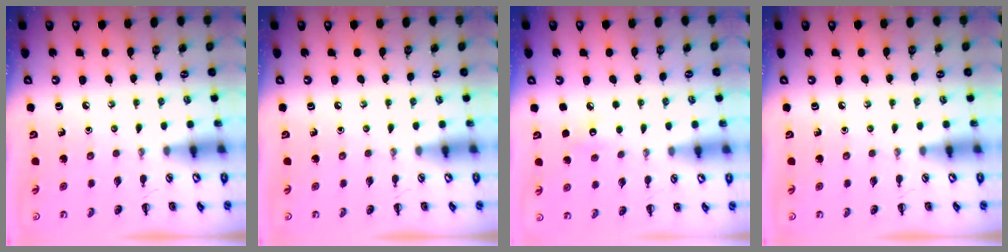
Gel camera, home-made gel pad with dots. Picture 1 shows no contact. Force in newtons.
{"total": 0.0}
{"total": 4.7, "press": 4.6, "slide": 1.1}
{"total": 0.0}